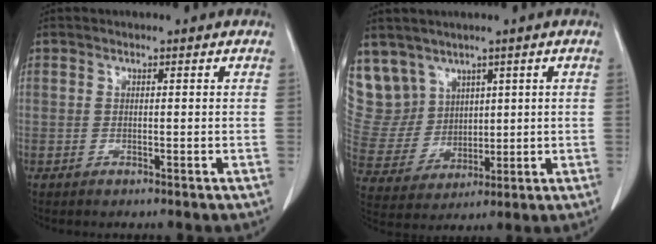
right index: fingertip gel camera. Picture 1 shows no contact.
{"total": 11.0, "force": [7.2, 8.2, 1.1], "torque": [-0.044, 0.032, 0.169]}